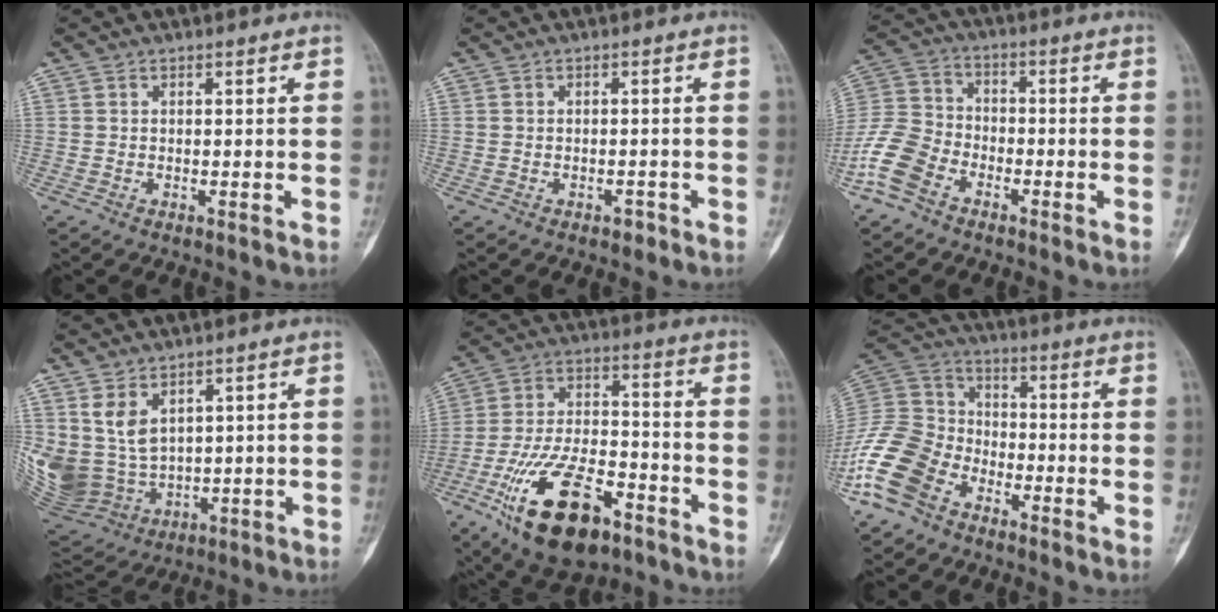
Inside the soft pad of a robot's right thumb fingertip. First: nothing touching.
{"total": 1.2, "force": [-0.8, 0.7, 0.5], "torque": [-0.004, 0.005, -0.013]}
{"total": 10.2, "force": [-5.8, 6.7, 5.0], "torque": [-0.102, 0.032, -0.127]}
{"total": 12.3, "force": [4.2, 8.7, 7.6], "torque": [-0.140, -0.022, 0.118]}
{"total": 20.0, "force": [-10.5, 9.2, 14.3], "torque": [-0.260, 0.057, -0.176]}
{"total": 14.2, "force": [-8.1, 9.5, 6.7], "torque": [-0.127, 0.053, -0.170]}